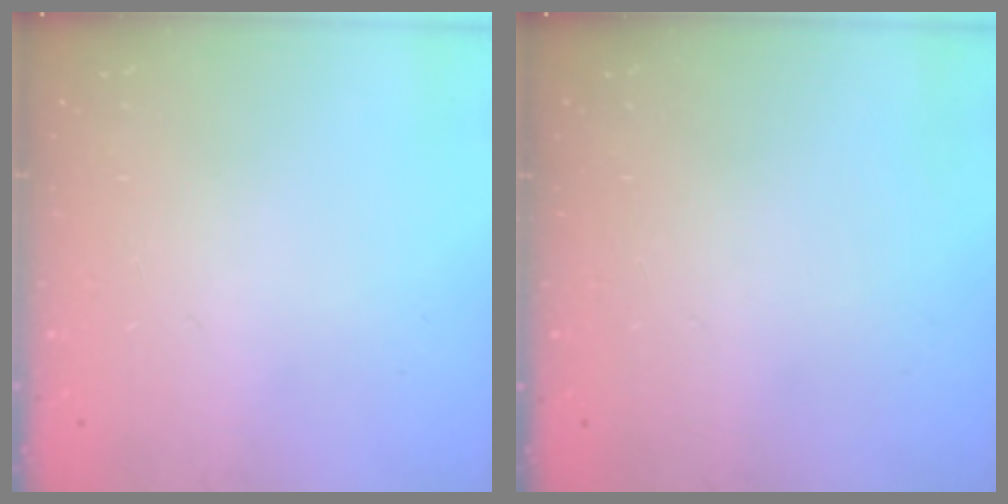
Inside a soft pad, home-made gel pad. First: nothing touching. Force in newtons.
{"total": 0.0}